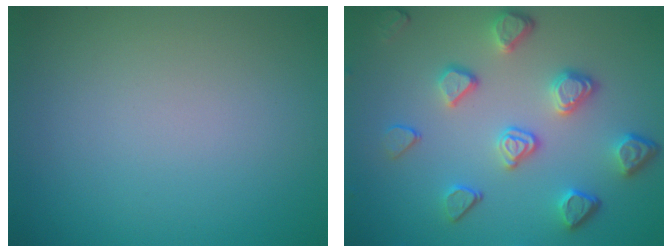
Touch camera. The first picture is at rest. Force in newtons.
{"total": 4.8, "press": 3.7, "slide": 3.0}